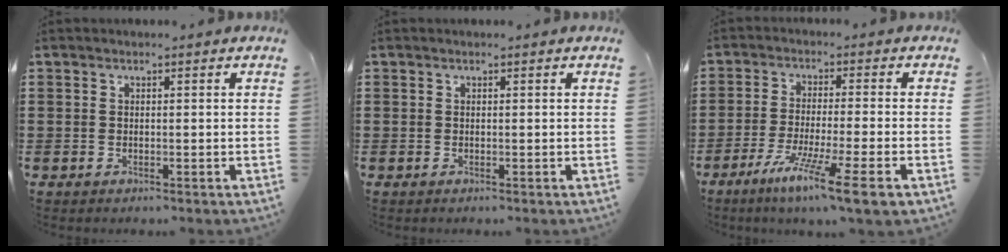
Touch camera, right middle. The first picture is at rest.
{"total": 0.0}
{"total": 8.4, "force": [-5.9, -0.1, 6.0], "torque": [-0.115, -0.013, -0.112]}